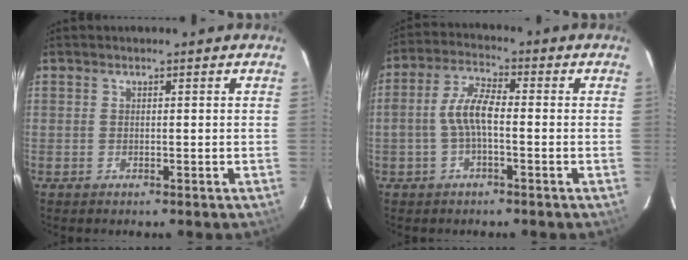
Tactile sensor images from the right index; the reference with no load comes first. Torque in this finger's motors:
{"motor_torque": [0.66, -0.05, 0.33, 0.11]}